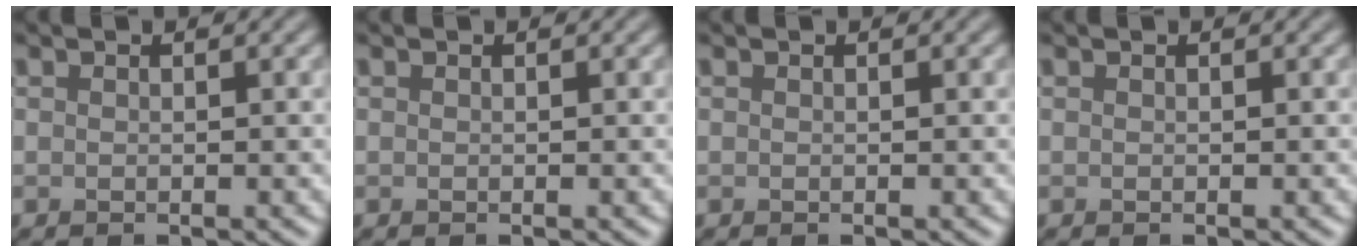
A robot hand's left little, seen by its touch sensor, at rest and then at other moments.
{"total": 0.0}
{"total": 0.0}
{"total": 0.0}